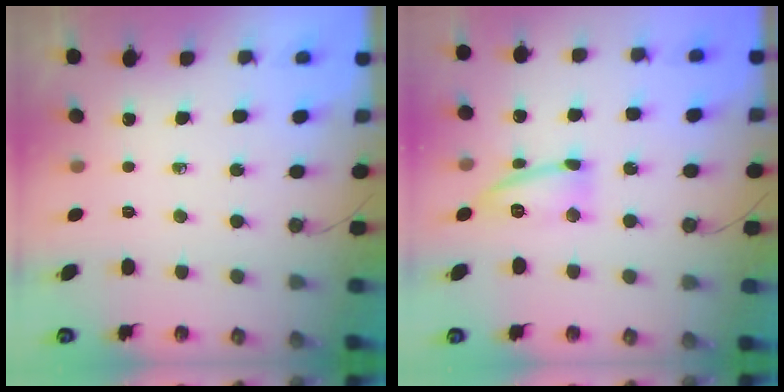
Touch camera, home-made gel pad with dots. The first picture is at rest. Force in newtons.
{"total": 12.7, "press": 12.6, "slide": 1.0}